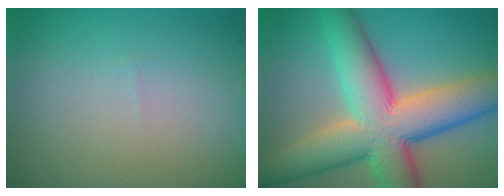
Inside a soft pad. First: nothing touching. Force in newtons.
{"total": 12.2, "press": 12.2, "slide": 0.8}